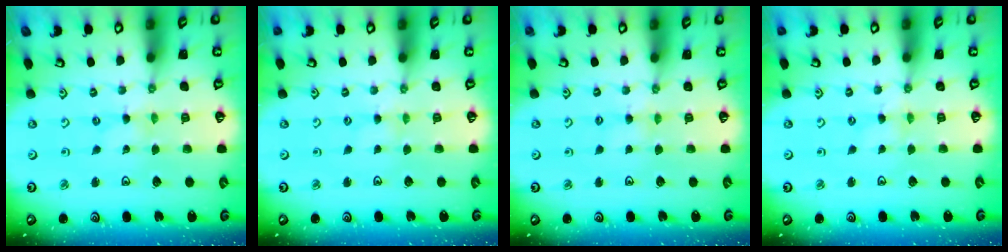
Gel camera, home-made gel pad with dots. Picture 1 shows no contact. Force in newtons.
{"total": 1.3, "press": 1.3, "slide": 0.2}
{"total": 3.1, "press": 3.1, "slide": 0.4}
{"total": 0.0}